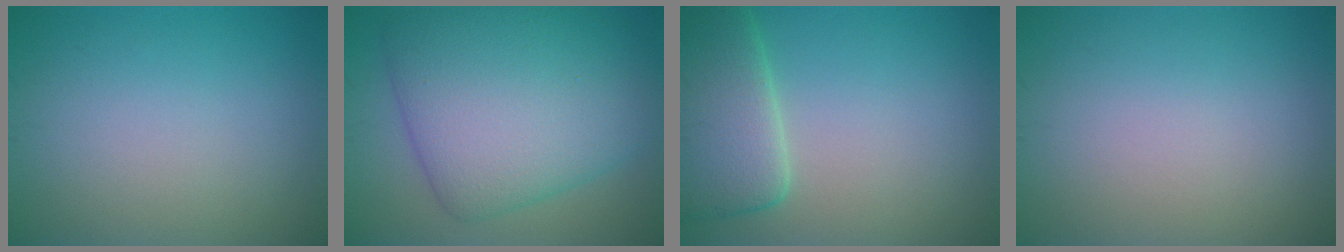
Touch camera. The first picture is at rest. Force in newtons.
{"total": 11.0, "press": 11.0, "slide": 0.2}
{"total": 6.4, "press": 6.3, "slide": 0.8}
{"total": 0.0}